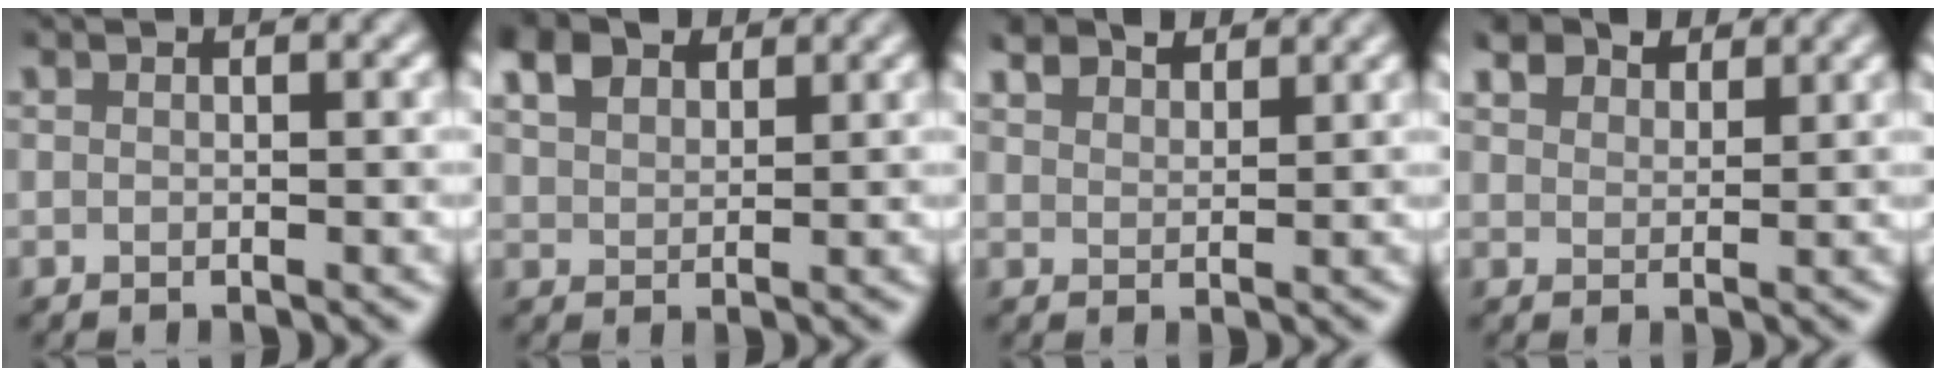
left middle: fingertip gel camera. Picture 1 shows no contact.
{"total": 4.0, "force": [2.6, 2.3, 1.9], "torque": [-0.047, 0.011, 0.051]}
{"total": 3.4, "force": [2.9, 1.4, 1.2], "torque": [-0.030, 0.010, 0.051]}
{"total": 4.7, "force": [3.9, 2.1, 1.6], "torque": [-0.039, 0.003, 0.069]}